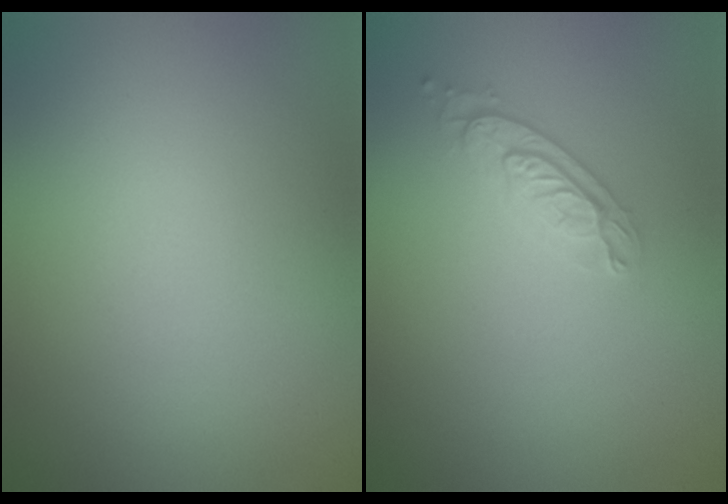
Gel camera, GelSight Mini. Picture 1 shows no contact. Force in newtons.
{"total": 2.1, "press": 2.1, "slide": 0.5}